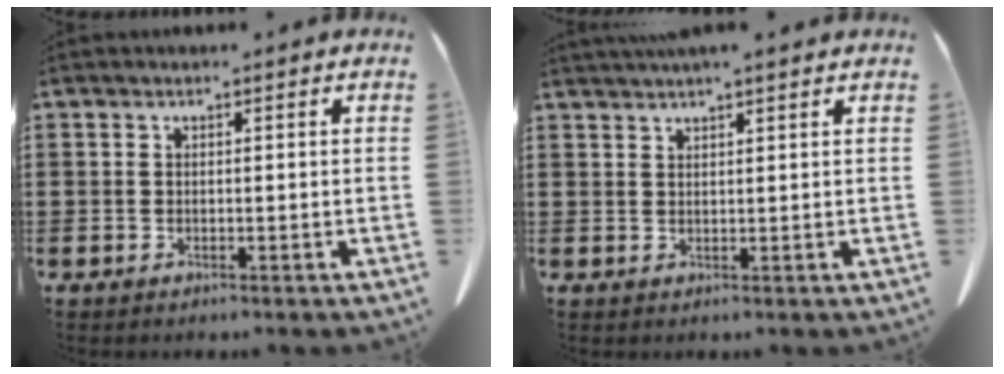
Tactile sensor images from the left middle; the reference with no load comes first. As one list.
[{"total": 1.9, "force": [1.8, -0.1, 0.8], "torque": [-0.018, 0.000, 0.034]}]